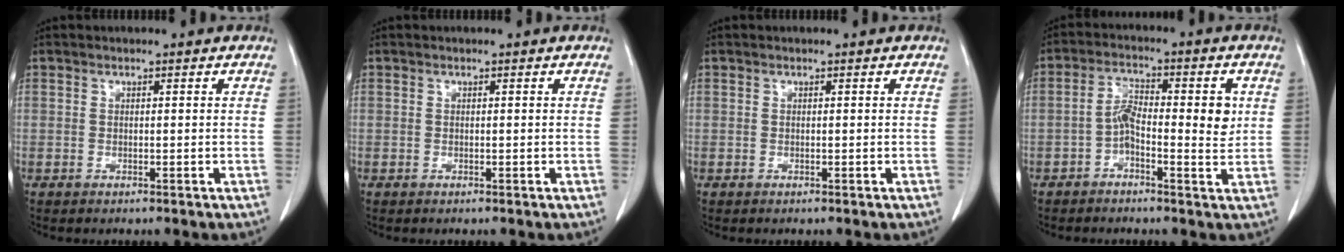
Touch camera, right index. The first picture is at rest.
{"total": 0.0}
{"total": 0.0}
{"total": 6.8, "force": [-0.2, 2.5, 6.3], "torque": [-0.107, 0.016, -0.009]}